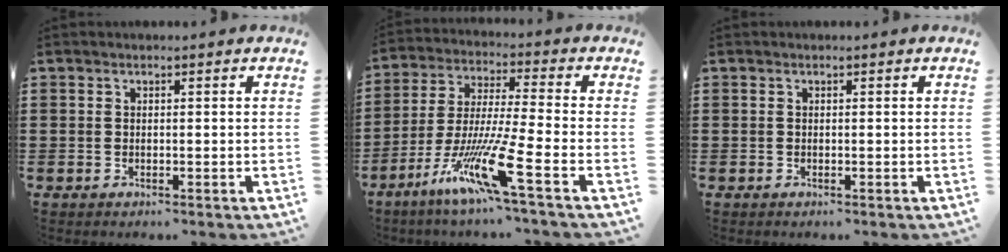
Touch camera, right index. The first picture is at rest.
{"total": 12.2, "force": [-6.9, 0.6, 10.1], "torque": [-0.221, -0.011, -0.135]}
{"total": 0.0}